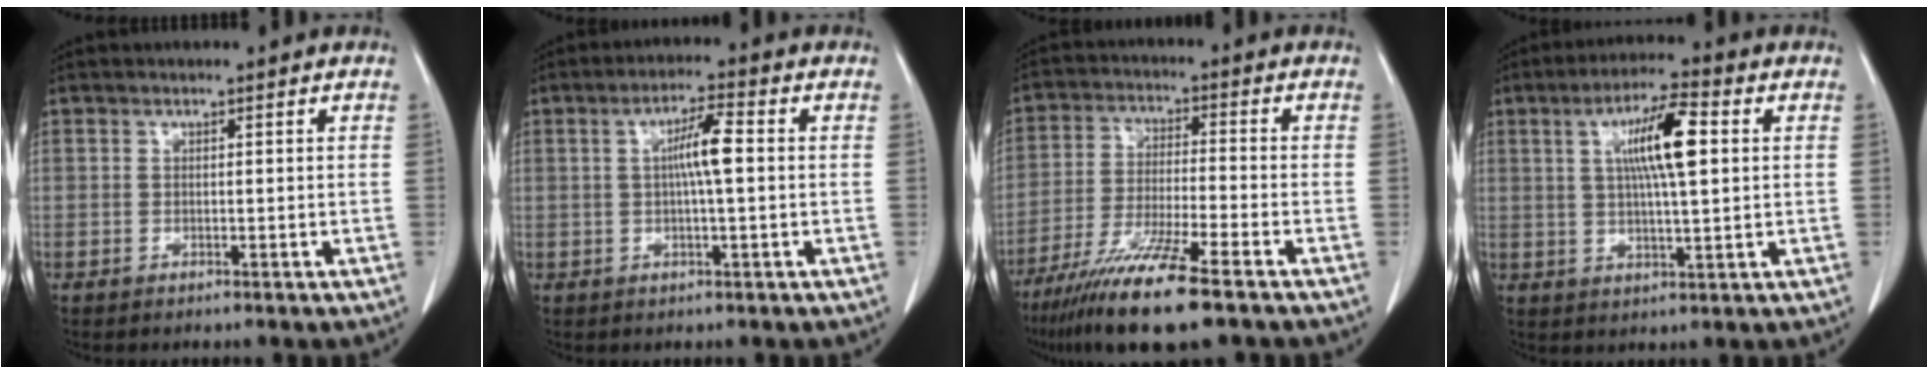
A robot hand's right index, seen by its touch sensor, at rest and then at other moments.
{"total": 5.4, "force": [0.4, 0.3, 5.3], "torque": [-0.097, 0.008, 0.006]}
{"total": 12.9, "force": [-8.8, 0.0, 9.4], "torque": [-0.184, -0.039, -0.157]}
{"total": 9.7, "force": [2.3, 1.3, 9.3], "torque": [-0.168, 0.011, 0.040]}